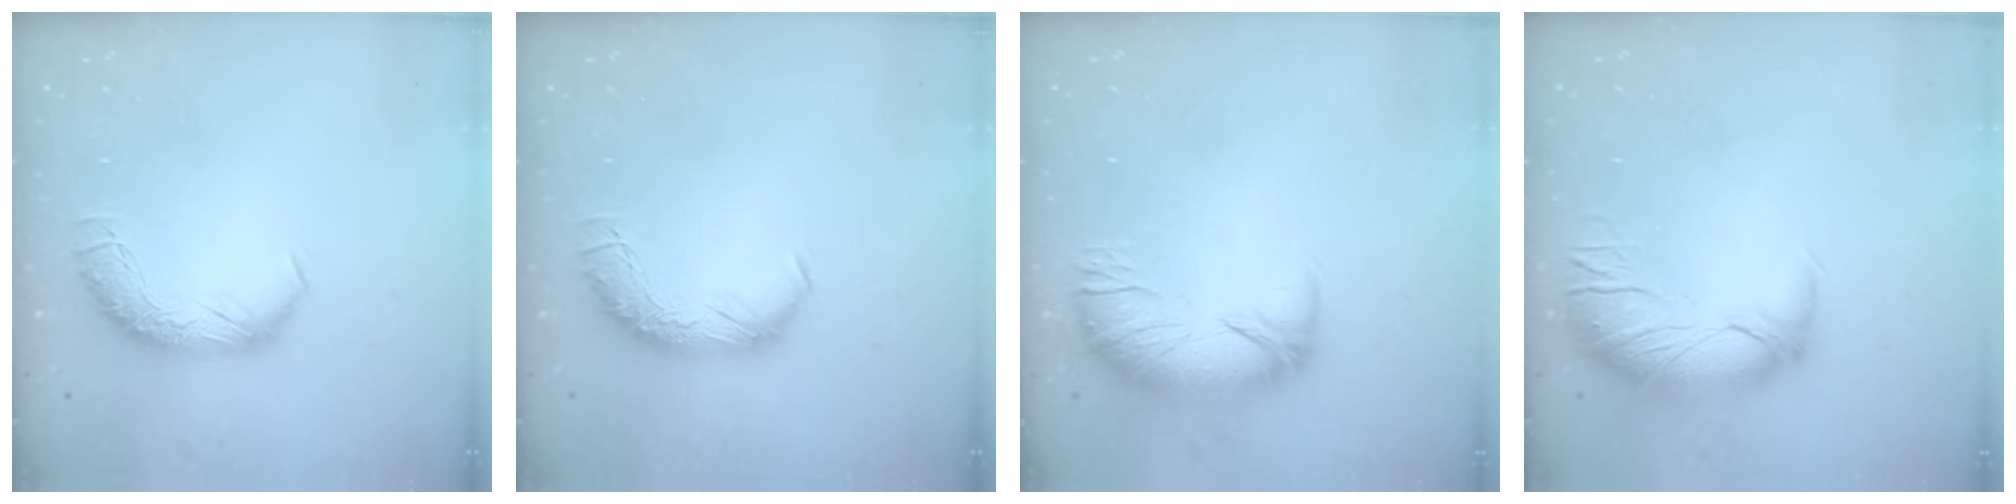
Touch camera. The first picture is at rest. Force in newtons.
{"total": 0.0}
{"total": 2.8, "press": 1.6, "slide": 2.2}
{"total": 2.9, "press": 1.6, "slide": 2.3}